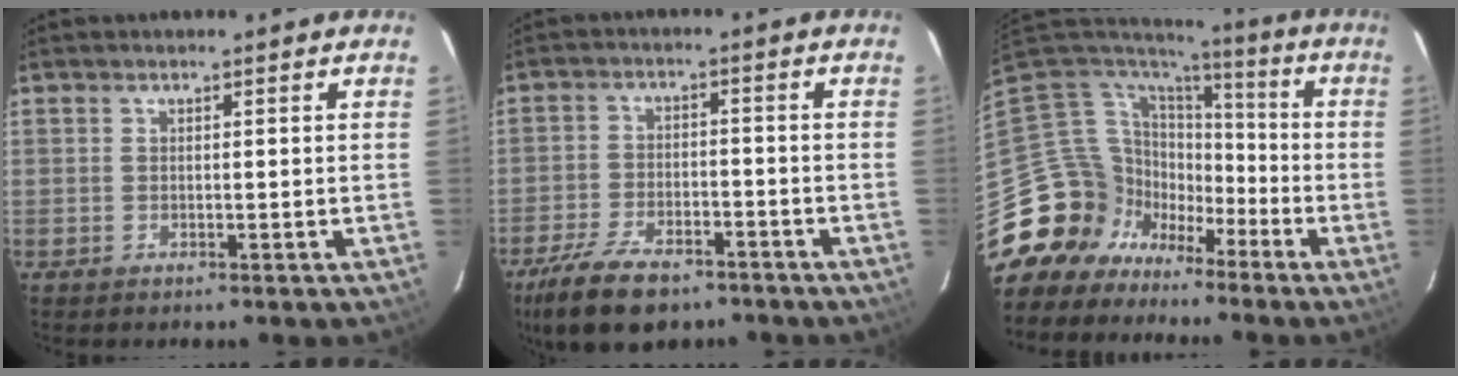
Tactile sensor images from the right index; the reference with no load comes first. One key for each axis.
{"total": 13.7, "fx": -9.9, "fy": 6.0, "fz": 7.3, "tx": -0.171, "ty": -0.018, "tz": -0.169}
{"total": 15.7, "fx": -8.6, "fy": 12.7, "fz": 3.1, "tx": -0.106, "ty": 0.037, "tz": -0.152}